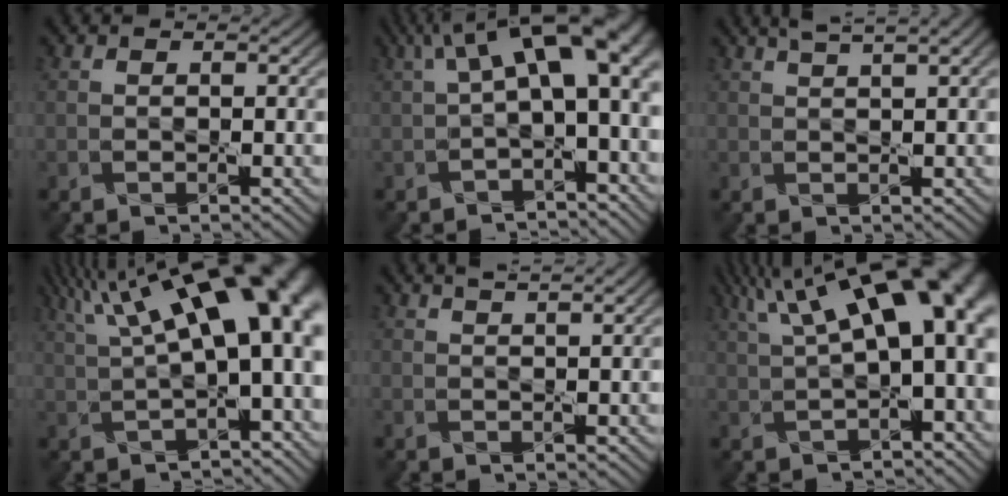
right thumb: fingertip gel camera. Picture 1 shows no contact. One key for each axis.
{"total": 11.1, "fx": 2.2, "fy": 4.7, "fz": 9.8, "tx": -0.150, "ty": 0.006, "tz": 0.040}
{"total": 4.4, "fx": 2.7, "fy": 0.8, "fz": 3.4, "tx": -0.046, "ty": 0.014, "tz": 0.029}
{"total": 17.4, "fx": 5.3, "fy": 5.8, "fz": 15.5, "tx": -0.231, "ty": 0.041, "tz": 0.094}
{"total": 2.5, "fx": 1.9, "fy": 0.5, "fz": 1.6, "tx": -0.019, "ty": 0.006, "tz": 0.019}
{"total": 15.8, "fx": 5.1, "fy": 5.6, "fz": 13.9, "tx": -0.216, "ty": 0.030, "tz": 0.092}